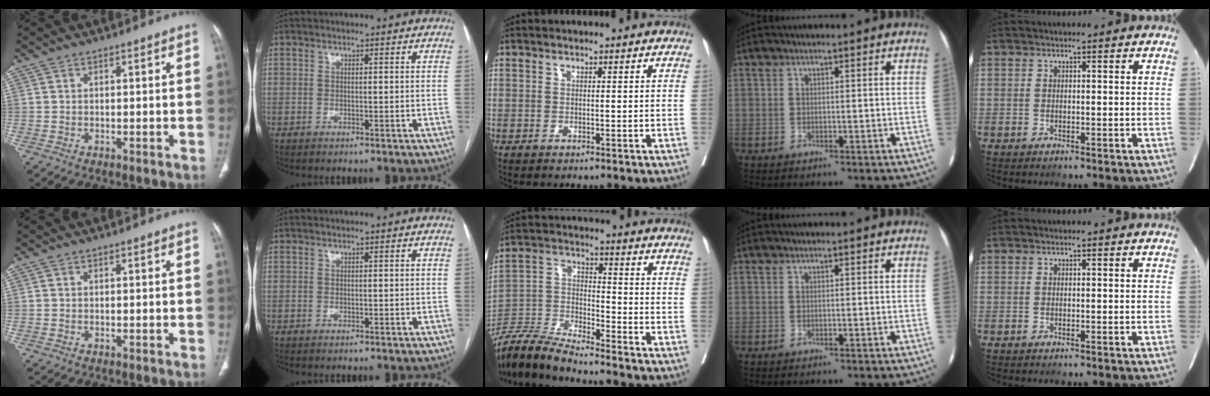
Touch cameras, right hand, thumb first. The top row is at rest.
{"middle": {"total": 9.5, "force": [-9.0, -0.1, 2.9], "torque": [-0.056, -0.006, -0.176]}}